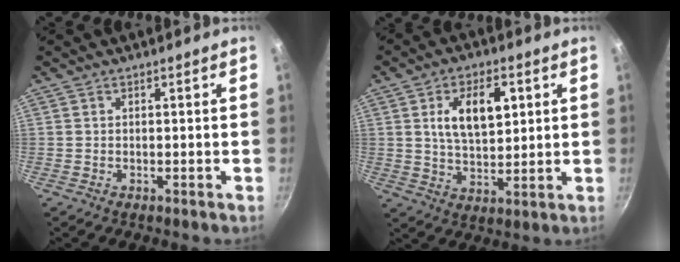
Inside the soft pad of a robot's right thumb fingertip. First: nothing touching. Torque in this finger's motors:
{"motor_torque": [0.22, 0.50, 0.25, -0.12, 0.18]}